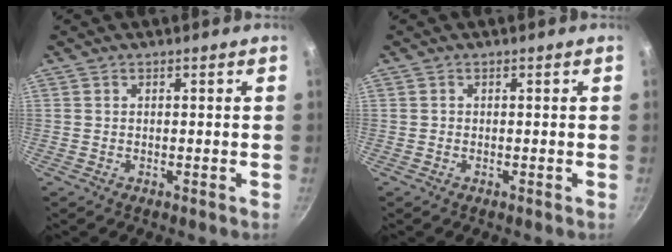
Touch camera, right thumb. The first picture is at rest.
{"total": 0.0}